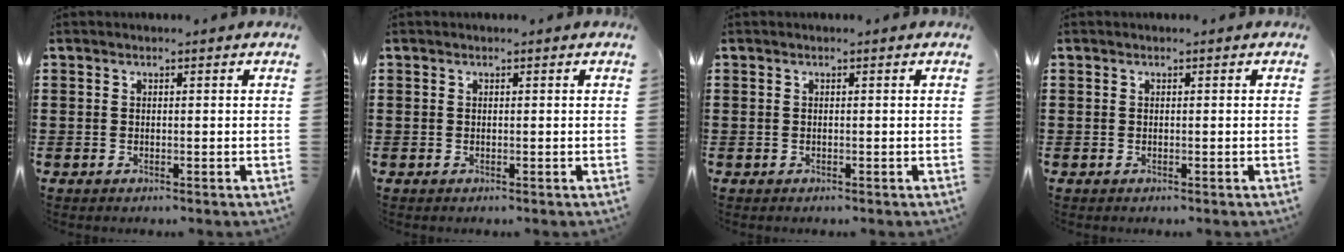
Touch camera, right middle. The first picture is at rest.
{"total": 0.0}
{"total": 0.0}
{"total": 0.0}